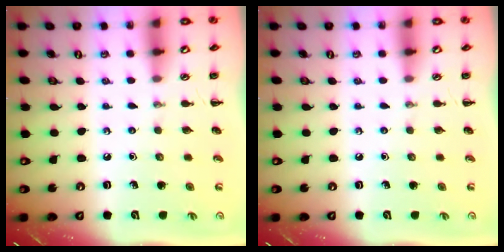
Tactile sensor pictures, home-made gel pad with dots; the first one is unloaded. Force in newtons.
{"total": 0.0}